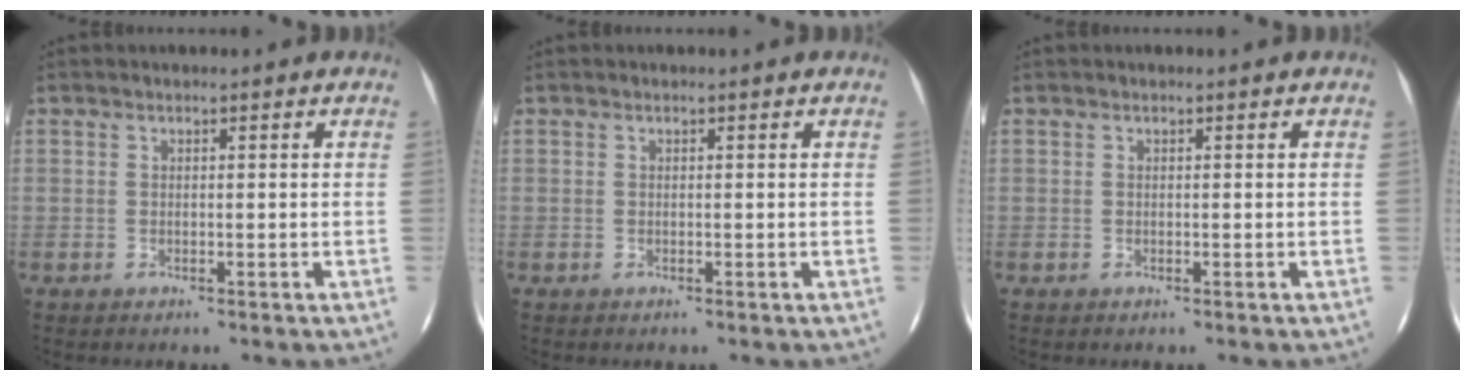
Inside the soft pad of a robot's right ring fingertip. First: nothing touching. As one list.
[{"total": 0.0}, {"total": 0.0}]